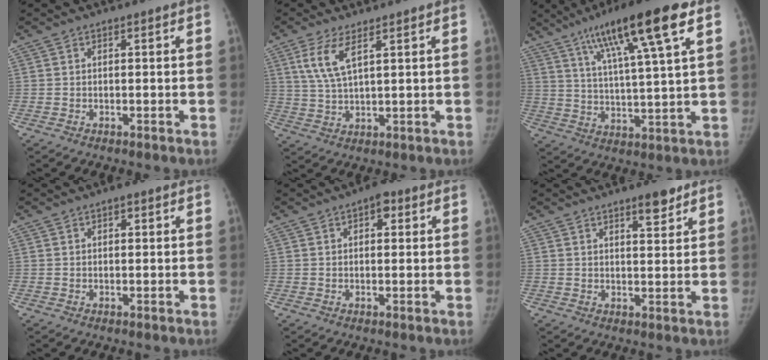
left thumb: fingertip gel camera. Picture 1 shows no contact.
{"total": 6.3, "force": [3.0, 1.8, 5.2], "torque": [-0.118, -0.012, 0.069]}
{"total": 17.4, "force": [9.1, 2.1, 14.7], "torque": [-0.242, -0.016, 0.151]}
{"total": 1.8, "force": [0.9, 1.0, 1.2], "torque": [-0.009, 0.000, 0.010]}
{"total": 3.8, "force": [1.6, 2.1, 2.6], "torque": [-0.018, 0.000, 0.016]}
{"total": 5.1, "force": [3.5, 1.6, 3.3], "torque": [-0.033, -0.023, 0.051]}